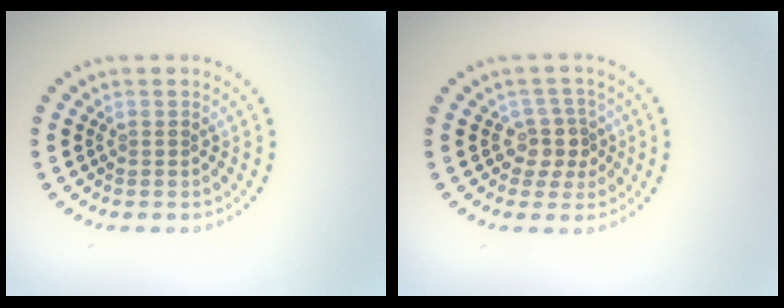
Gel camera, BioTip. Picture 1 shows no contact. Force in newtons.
{"total": 2.3, "press": 2.0, "slide": 1.2}